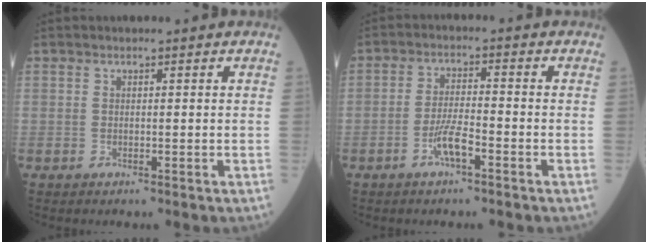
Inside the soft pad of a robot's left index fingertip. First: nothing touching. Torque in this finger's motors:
{"motor_torque": [0.65, 0.38, 0.31, 0.06]}